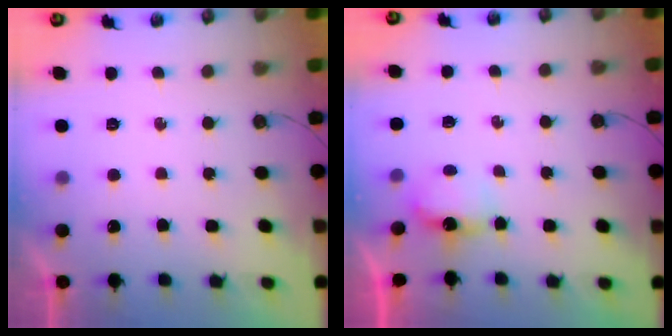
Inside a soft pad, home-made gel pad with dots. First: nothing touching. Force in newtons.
{"total": 3.9, "press": 3.9, "slide": 0.4}